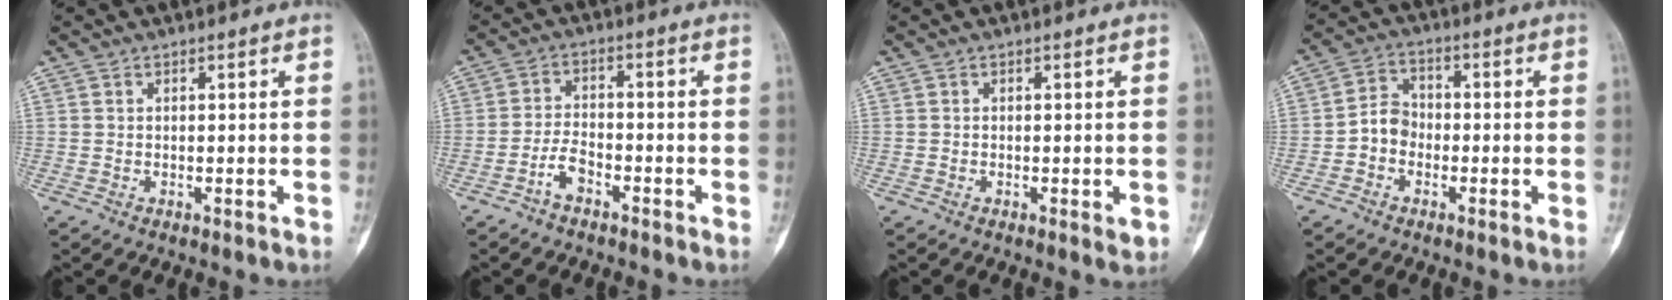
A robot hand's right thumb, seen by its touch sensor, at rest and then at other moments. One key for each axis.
{"total": 4.2, "fx": -2.8, "fy": 2.0, "fz": 2.5, "tx": -0.045, "ty": 0.024, "tz": -0.055}
{"total": 1.6, "fx": -0.5, "fy": 0.6, "fz": 1.4, "tx": -0.017, "ty": -0.002, "tz": -0.006}
{"total": 5.2, "fx": -1.6, "fy": 4.2, "fz": 2.6, "tx": -0.028, "ty": 0.023, "tz": -0.042}